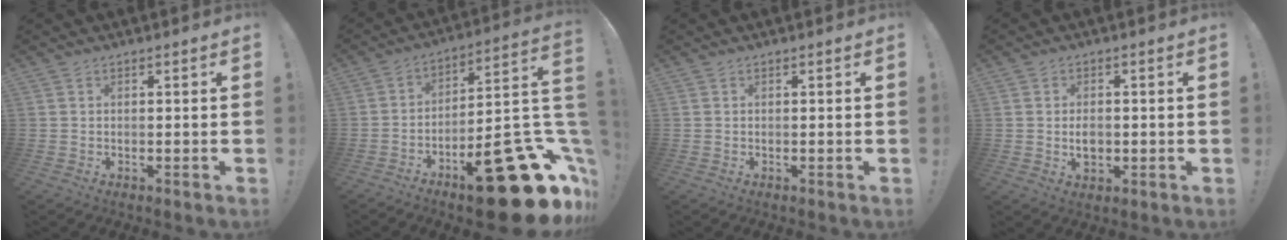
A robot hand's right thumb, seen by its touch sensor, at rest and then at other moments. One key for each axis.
{"total": 27.1, "fx": -14.7, "fy": 8.7, "fz": 21.1, "tx": -0.217, "ty": 0.079, "tz": -0.217}
{"total": 0.0}
{"total": 4.2, "fx": -0.7, "fy": 3.2, "fz": 2.7, "tx": -0.032, "ty": 0.001, "tz": -0.012}